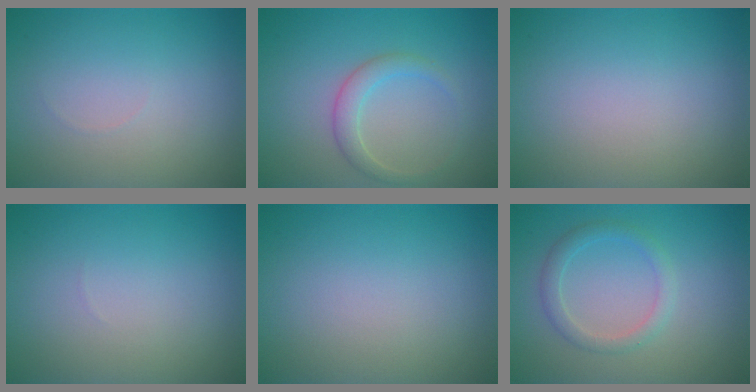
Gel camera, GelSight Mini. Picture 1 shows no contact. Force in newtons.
{"total": 2.1, "press": 2.1, "slide": 0.1}
{"total": 0.0}
{"total": 0.0}
{"total": 0.0}
{"total": 2.0, "press": 2.0, "slide": 0.1}